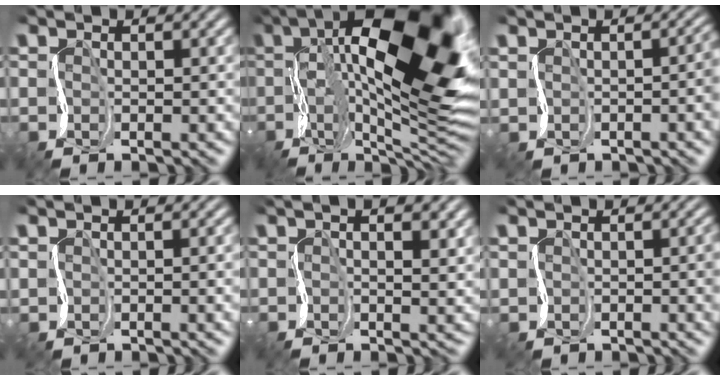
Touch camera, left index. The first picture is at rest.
{"total": 18.3, "force": [3.3, 8.1, 16.1], "torque": [-0.276, 0.023, 0.063]}
{"total": 1.4, "force": [-0.1, 0.2, 1.4], "torque": [-0.016, -0.001, 0.008]}
{"total": 1.7, "force": [0.6, 0.9, 1.3], "torque": [-0.007, 0.000, 0.010]}
{"total": 3.0, "force": [1.9, 0.6, 2.2], "torque": [-0.037, 0.011, 0.025]}
{"total": 0.8, "force": [0.3, 0.2, 0.7], "torque": [-0.009, -0.002, 0.013]}